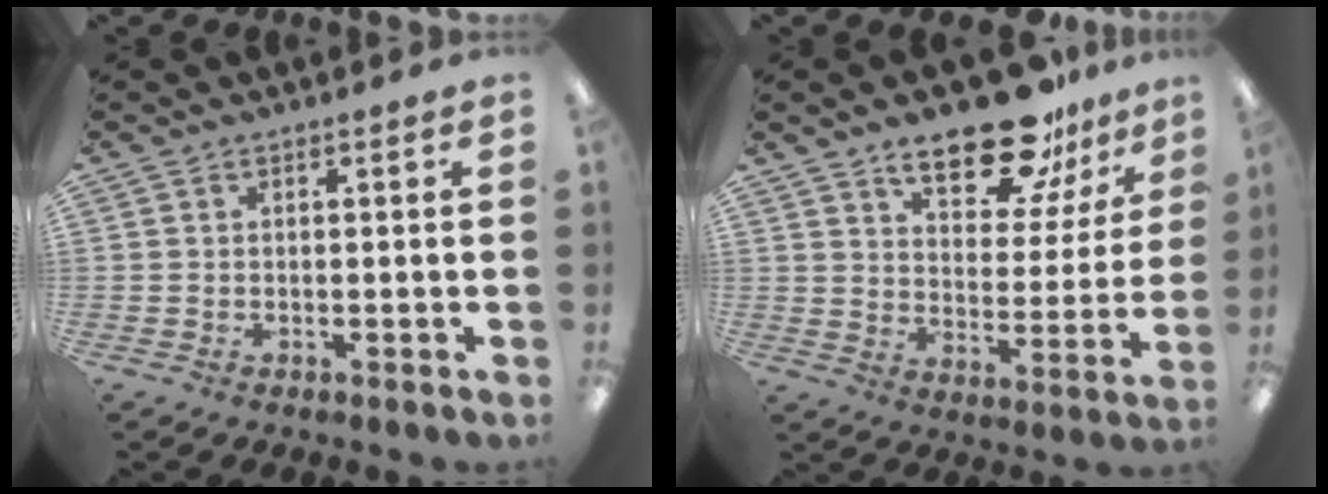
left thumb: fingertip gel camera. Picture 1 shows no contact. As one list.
[{"total": 16.9, "force": [12.8, 6.7, 8.6], "torque": [-0.121, -0.078, 0.219]}]